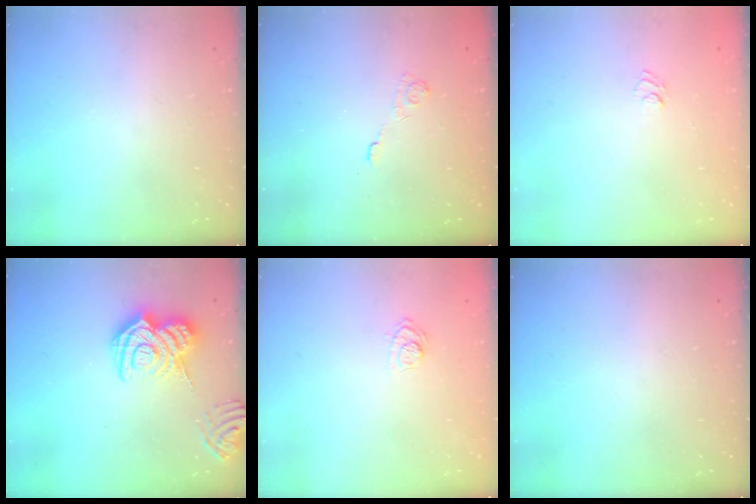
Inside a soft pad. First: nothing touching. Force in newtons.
{"total": 2.7, "press": 2.3, "slide": 1.4}
{"total": 4.3, "press": 4.1, "slide": 1.3}
{"total": 14.7, "press": 14.7, "slide": 1.3}
{"total": 7.8, "press": 7.6, "slide": 1.6}
{"total": 0.0}